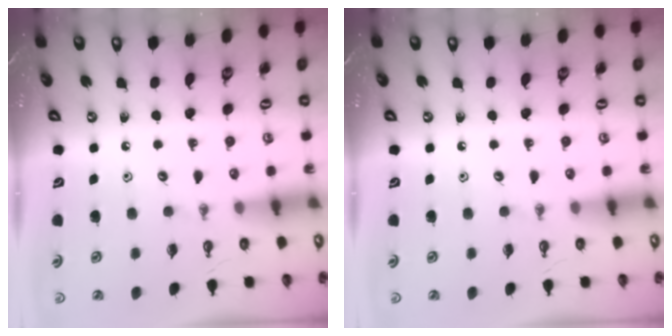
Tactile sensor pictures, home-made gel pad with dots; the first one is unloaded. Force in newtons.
{"total": 0.0}